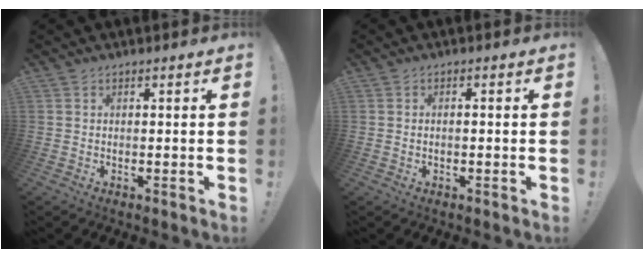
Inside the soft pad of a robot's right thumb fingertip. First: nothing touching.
{"total": 0.8, "force": [-0.4, 0.2, 0.7], "torque": [-0.013, 0.002, -0.006]}